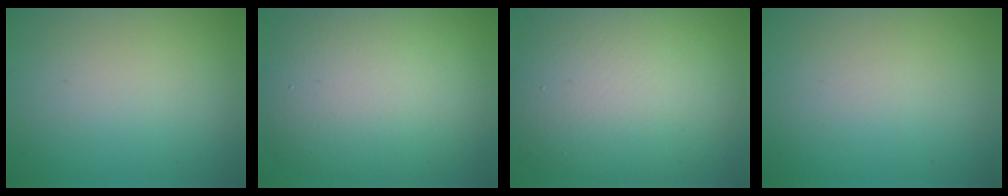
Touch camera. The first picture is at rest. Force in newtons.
{"total": 12.2, "press": 12.2, "slide": 0.6}
{"total": 12.9, "press": 12.9, "slide": 1.0}
{"total": 0.0}